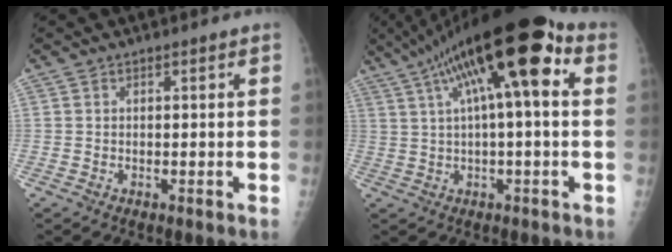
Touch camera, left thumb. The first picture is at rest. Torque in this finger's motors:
{"motor_torque": [1.40, 0.58, 2.21, -0.57, 0.54]}